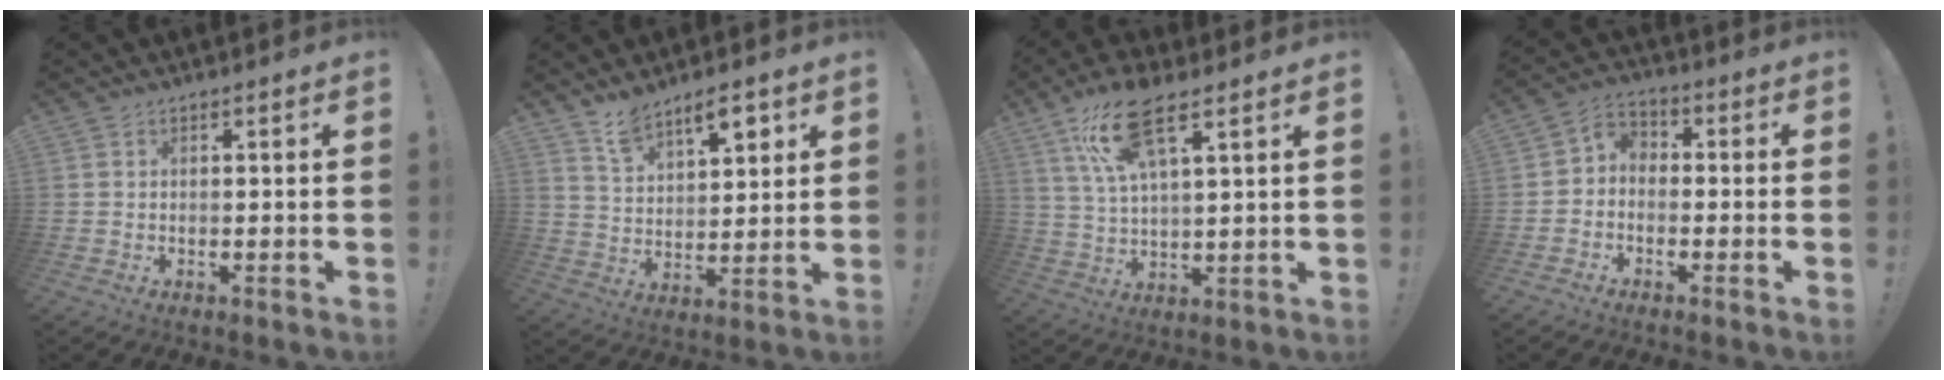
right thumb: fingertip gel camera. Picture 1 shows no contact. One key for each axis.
{"total": 9.9, "fx": 7.3, "fy": 4.5, "fz": 5.0, "tx": -0.075, "ty": -0.043, "tz": 0.133}
{"total": 14.7, "fx": 8.6, "fy": 4.8, "fz": 11.0, "tx": -0.199, "ty": -0.024, "tz": 0.149}
{"total": 5.1, "fx": -3.0, "fy": 3.7, "fz": 1.9, "tx": -0.035, "ty": 0.022, "tz": -0.053}